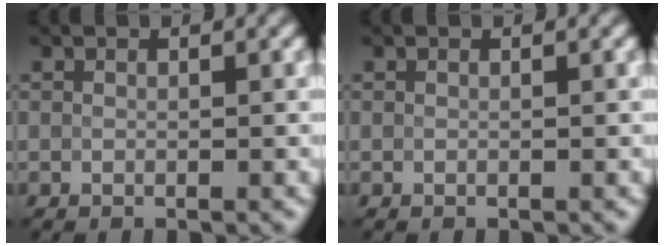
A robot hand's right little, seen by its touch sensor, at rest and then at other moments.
{"total": 0.0}